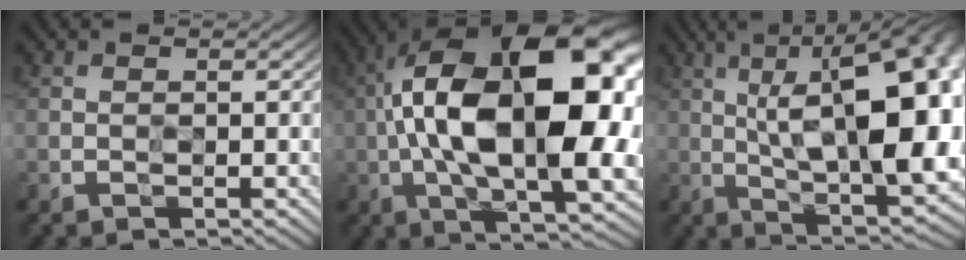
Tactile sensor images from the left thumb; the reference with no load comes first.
{"total": 19.9, "force": [0.1, 9.2, 17.7], "torque": [-0.310, 0.014, -0.012]}
{"total": 20.3, "force": [1.5, 8.6, 18.3], "torque": [-0.229, 0.050, 0.019]}